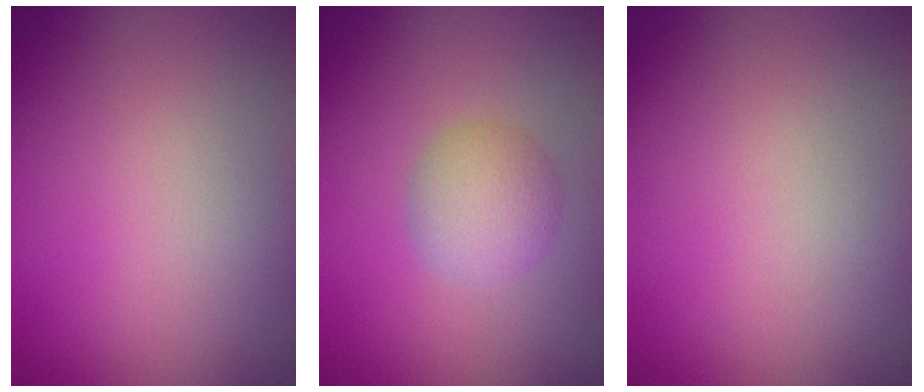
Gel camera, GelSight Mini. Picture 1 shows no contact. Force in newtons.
{"total": 2.9, "press": 2.9, "slide": 0.1}
{"total": 0.0}